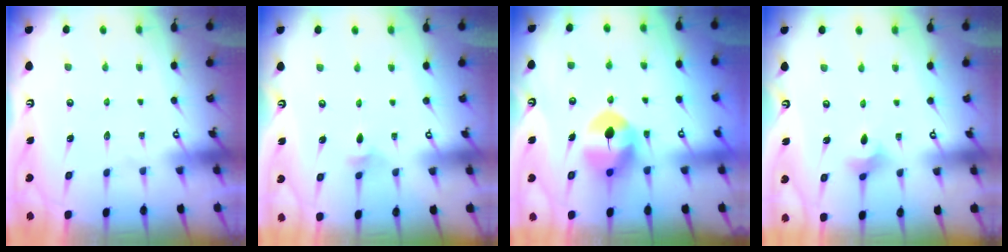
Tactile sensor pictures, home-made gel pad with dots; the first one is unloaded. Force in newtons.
{"total": 3.2, "press": 3.1, "slide": 0.8}
{"total": 8.1, "press": 8.0, "slide": 1.4}
{"total": 4.2, "press": 4.1, "slide": 0.8}